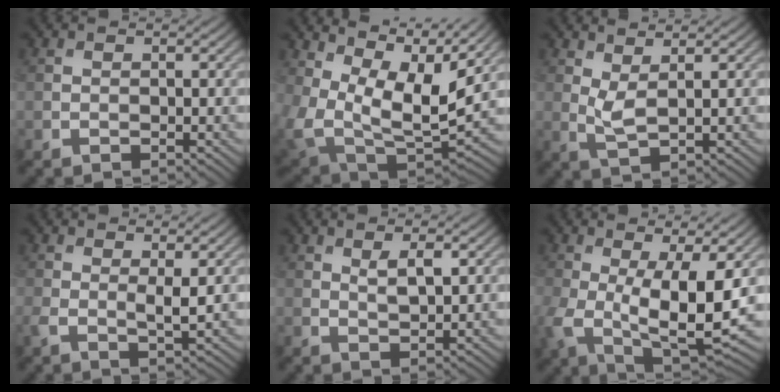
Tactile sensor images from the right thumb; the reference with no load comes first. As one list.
[{"total": 13.2, "force": [5.7, 7.6, 9.2], "torque": [-0.215, -0.004, 0.108]}, {"total": 2.7, "force": [1.4, 0.6, 2.2], "torque": [-0.056, -0.004, 0.031]}, {"total": 2.4, "force": [0.5, 0.5, 2.3], "torque": [-0.050, -0.004, 0.009]}, {"total": 2.8, "force": [1.4, 0.8, 2.3], "torque": [-0.047, -0.003, 0.028]}, {"total": 12.8, "force": [-0.9, 6.0, 11.3], "torque": [-0.231, -0.035, -0.004]}]